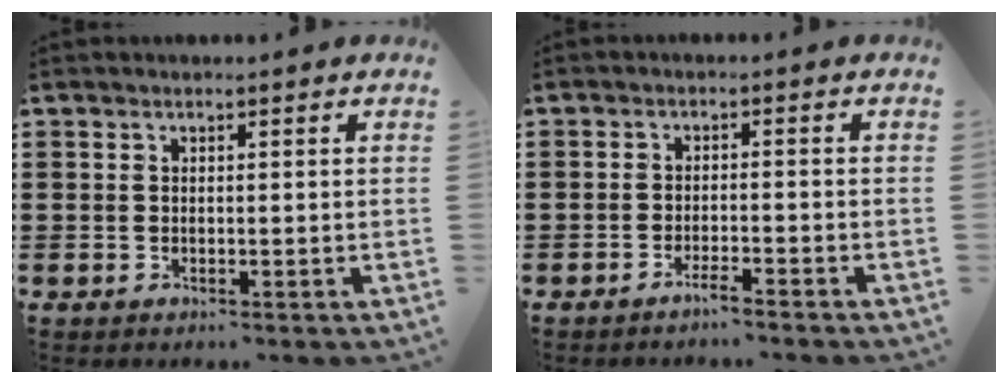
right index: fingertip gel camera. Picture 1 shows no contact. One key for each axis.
{"total": 2.1, "fx": -1.9, "fy": -0.3, "fz": 0.9, "tx": -0.016, "ty": 0.000, "tz": -0.035}